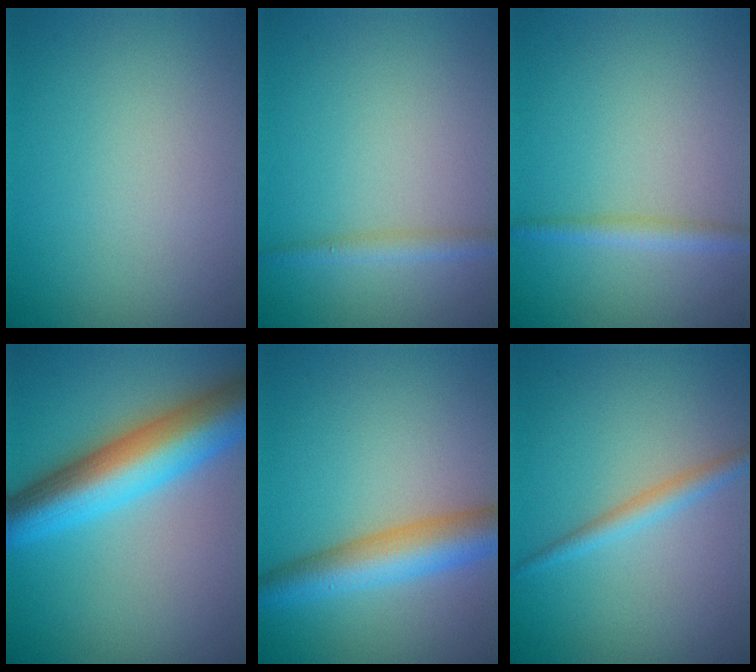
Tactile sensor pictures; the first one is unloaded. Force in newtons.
{"total": 1.4, "press": 1.4, "slide": 0.1}
{"total": 1.7, "press": 1.7, "slide": 0.1}
{"total": 9.4, "press": 9.4, "slide": 0.3}
{"total": 5.6, "press": 5.6, "slide": 0.1}
{"total": 1.9, "press": 1.9, "slide": 0.1}